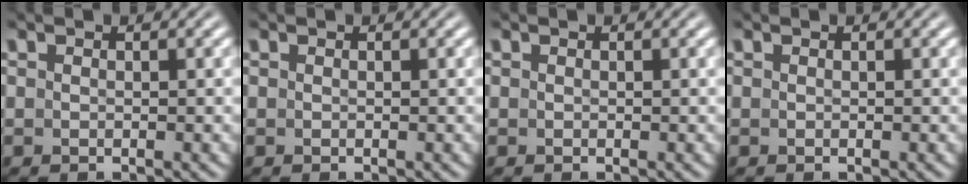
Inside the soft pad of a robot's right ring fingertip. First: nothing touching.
{"total": 0.0}
{"total": 0.0}
{"total": 0.0}